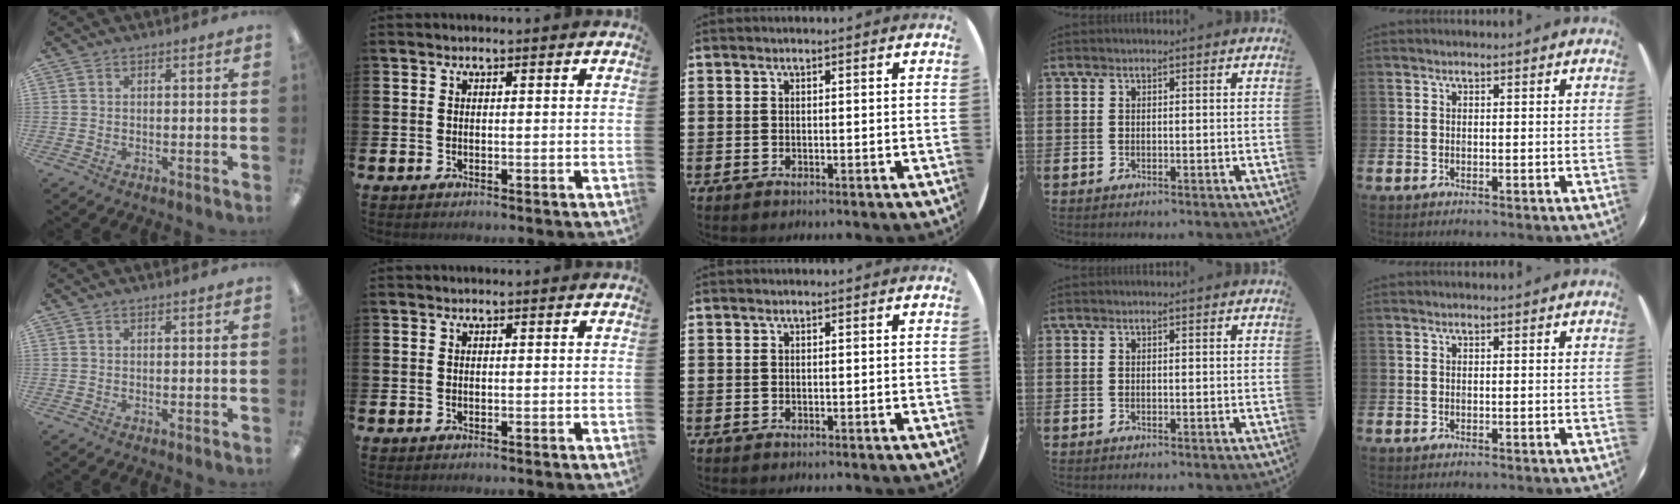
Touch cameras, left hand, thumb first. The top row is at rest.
{}